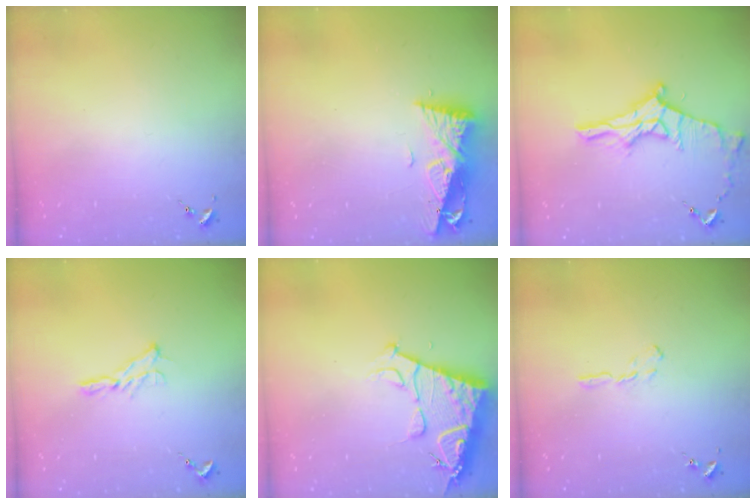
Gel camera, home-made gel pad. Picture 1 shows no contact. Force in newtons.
{"total": 10.1, "press": 10.0, "slide": 1.4}
{"total": 13.4, "press": 13.4, "slide": 0.6}
{"total": 6.9, "press": 6.9, "slide": 0.3}
{"total": 13.0, "press": 12.9, "slide": 1.3}
{"total": 3.9, "press": 3.9, "slide": 0.4}